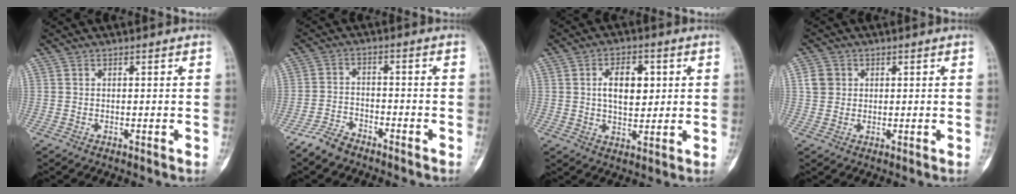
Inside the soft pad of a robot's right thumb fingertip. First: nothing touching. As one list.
[{"total": 4.8, "force": [-4.1, 1.8, 1.6], "torque": [-0.035, 0.018, -0.080]}, {"total": 8.3, "force": [1.8, 4.8, 6.6], "torque": [-0.080, -0.005, 0.031]}, {"total": 3.6, "force": [0.9, 3.2, 1.3], "torque": [-0.007, 0.001, 0.017]}]